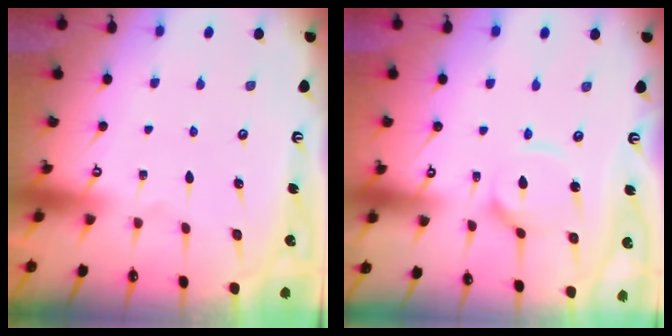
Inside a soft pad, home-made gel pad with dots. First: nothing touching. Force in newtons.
{"total": 8.4, "press": 8.4, "slide": 0.7}